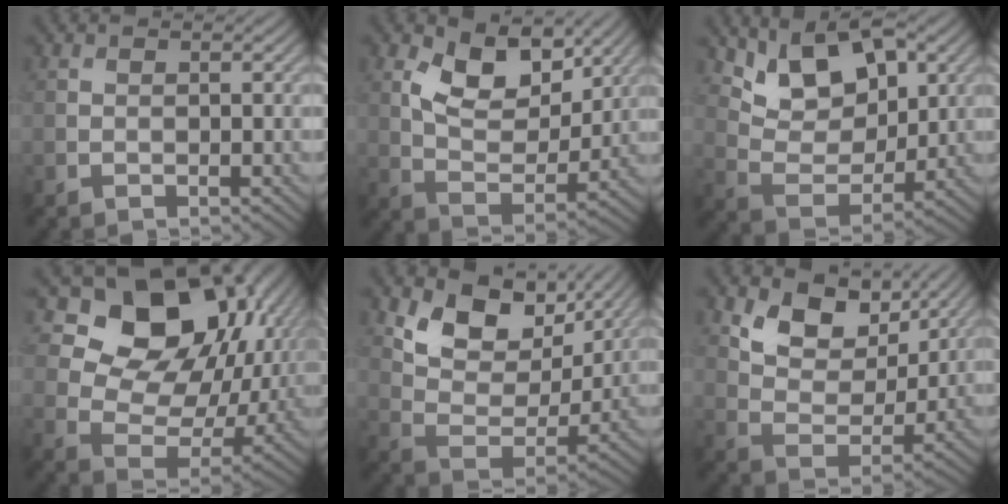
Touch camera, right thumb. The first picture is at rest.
{"total": 9.3, "force": [4.8, 5.1, 6.1], "torque": [-0.121, -0.012, 0.084]}
{"total": 9.3, "force": [5.5, 4.9, 5.7], "torque": [-0.109, -0.012, 0.094]}
{"total": 15.9, "force": [6.6, 11.3, 8.9], "torque": [-0.155, 0.010, 0.119]}
{"total": 10.6, "force": [6.0, 6.2, 6.1], "torque": [-0.125, -0.013, 0.106]}
{"total": 9.2, "force": [5.3, 5.4, 5.2], "torque": [-0.105, -0.013, 0.089]}